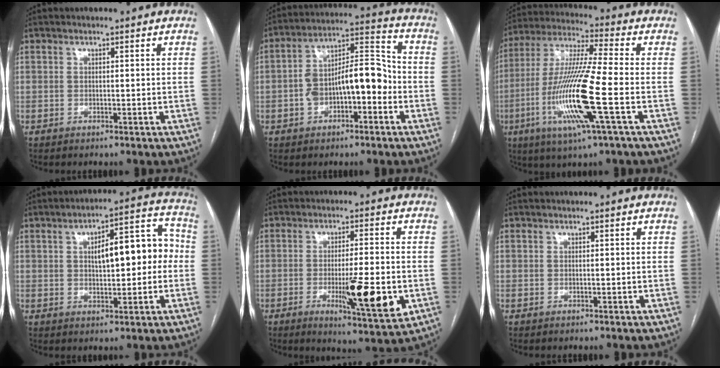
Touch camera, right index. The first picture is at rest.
{"total": 12.0, "force": [-2.7, 5.1, 10.6], "torque": [-0.186, 0.044, -0.041]}
{"total": 16.7, "force": [-4.8, 0.0, 16.0], "torque": [-0.328, -0.016, -0.097]}
{"total": 11.1, "force": [0.7, 3.9, 10.3], "torque": [-0.141, 0.043, 0.016]}
{"total": 12.1, "force": [-3.3, 1.6, 11.5], "torque": [-0.172, -0.023, -0.047]}
{"total": 0.0}